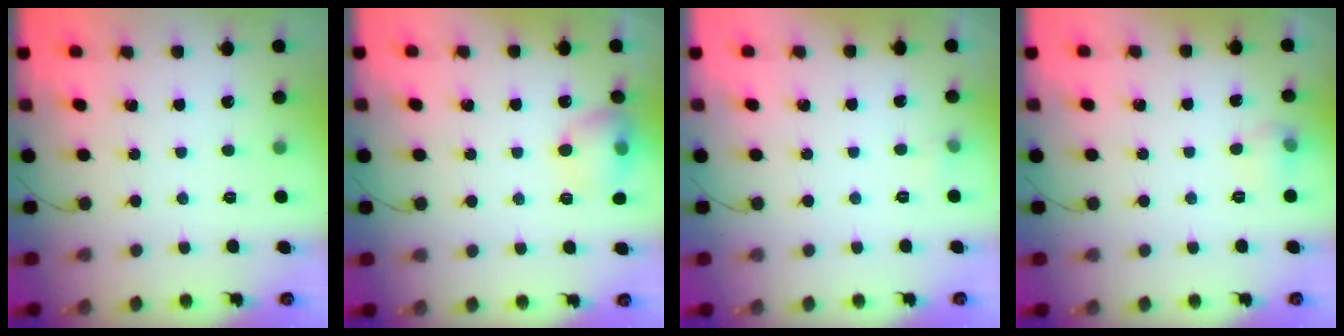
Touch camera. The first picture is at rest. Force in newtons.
{"total": 10.0, "press": 9.9, "slide": 1.4}
{"total": 2.9, "press": 2.8, "slide": 0.9}
{"total": 6.5, "press": 5.9, "slide": 2.7}